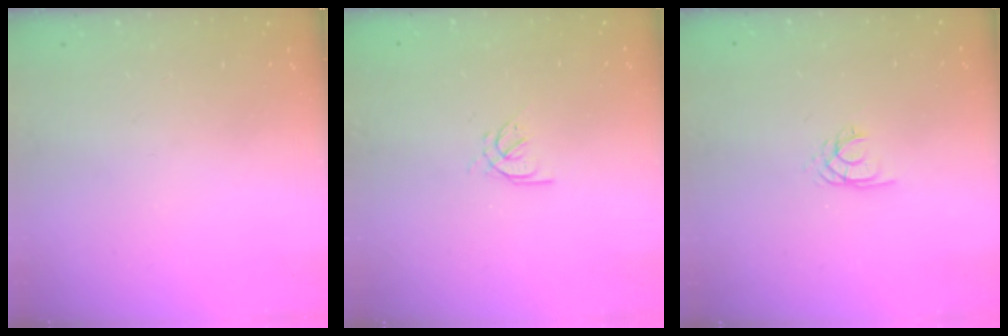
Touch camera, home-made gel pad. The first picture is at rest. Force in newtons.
{"total": 3.2, "press": 3.0, "slide": 0.9}
{"total": 2.0, "press": 1.9, "slide": 0.4}